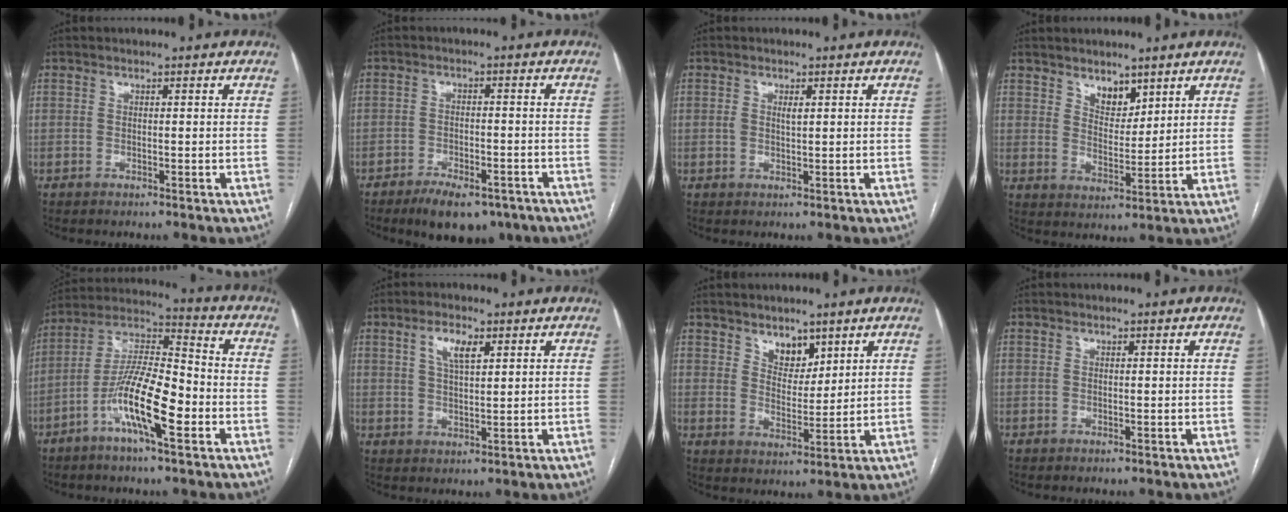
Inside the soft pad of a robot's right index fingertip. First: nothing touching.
{"total": 10.5, "force": [-7.7, 4.5, 5.4], "torque": [-0.070, 0.003, -0.113]}
{"total": 1.9, "force": [0.4, 0.9, 1.6], "torque": [-0.037, 0.002, 0.009]}
{"total": 4.9, "force": [3.4, 2.6, 2.3], "torque": [-0.034, -0.008, 0.066]}
{"total": 13.8, "force": [-5.4, 2.8, 12.4], "torque": [-0.242, 0.009, -0.098]}
{"total": 4.8, "force": [2.2, 1.8, 3.9], "torque": [-0.078, 0.005, 0.043]}
{"total": 5.1, "force": [3.5, 2.9, 2.3], "torque": [-0.031, -0.007, 0.066]}
{"total": 0.0}